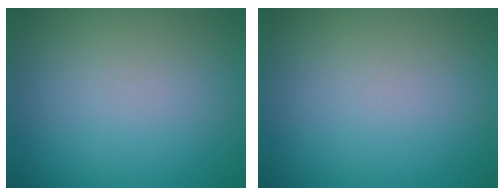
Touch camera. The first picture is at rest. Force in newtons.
{"total": 0.0}